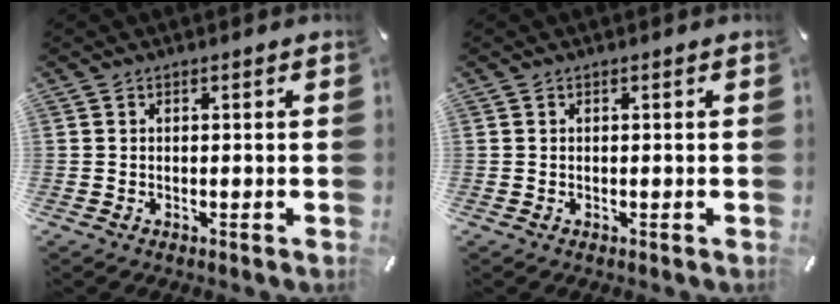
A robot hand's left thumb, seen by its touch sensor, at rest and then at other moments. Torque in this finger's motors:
{"motor_torque": [0.04, 0.06, -0.04, -0.09, 0.00]}